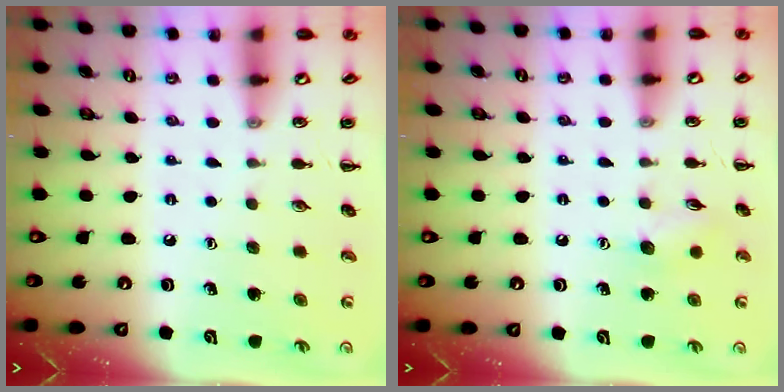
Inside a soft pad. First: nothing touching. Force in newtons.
{"total": 6.6, "press": 6.5, "slide": 1.2}